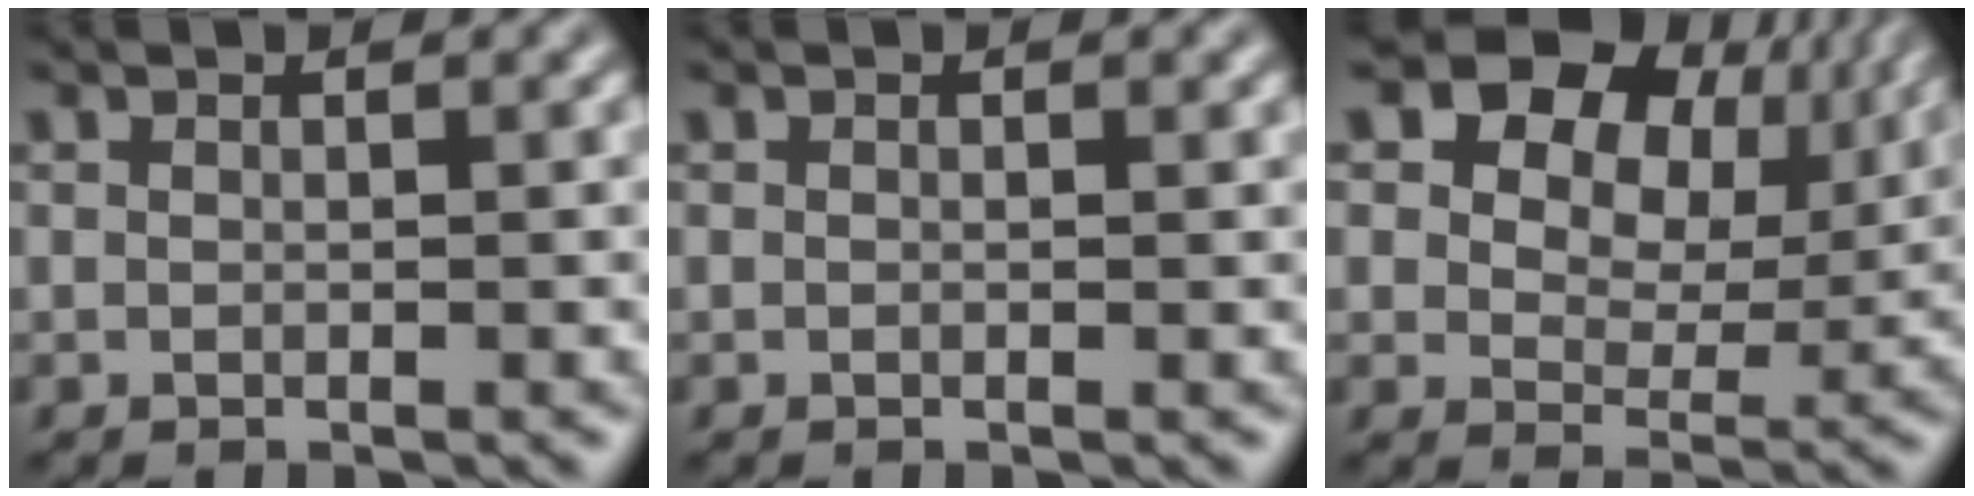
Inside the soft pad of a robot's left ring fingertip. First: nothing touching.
{"total": 0.0}
{"total": 14.6, "force": [7.1, 10.4, 7.4], "torque": [-0.160, 0.049, 0.140]}